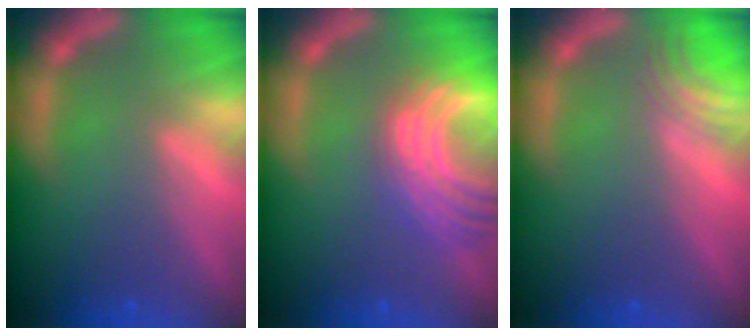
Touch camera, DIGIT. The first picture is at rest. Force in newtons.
{"total": 10.0}
{"total": 3.0}